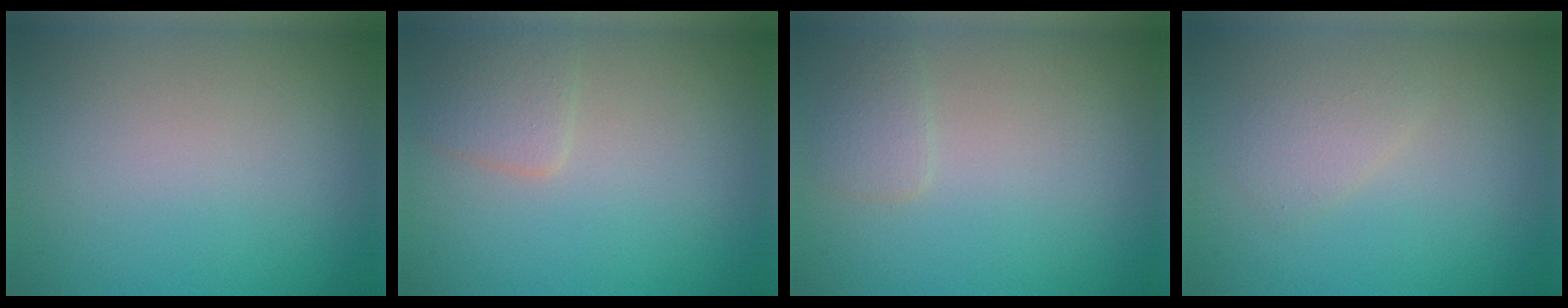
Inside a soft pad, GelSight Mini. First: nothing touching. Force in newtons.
{"total": 1.8, "press": 1.8, "slide": 0.0}
{"total": 1.3, "press": 1.3, "slide": 0.1}
{"total": 1.6, "press": 1.6, "slide": 0.0}